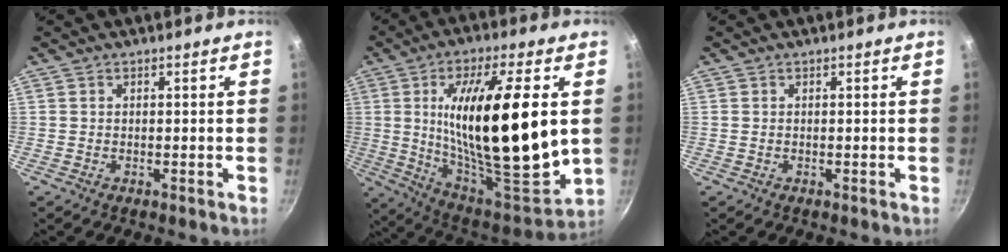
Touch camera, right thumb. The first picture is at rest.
{"total": 27.7, "force": [3.0, 8.5, 26.2], "torque": [-0.435, -0.022, 0.056]}
{"total": 0.0}